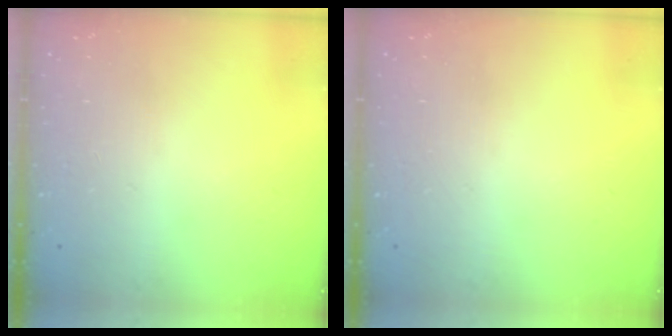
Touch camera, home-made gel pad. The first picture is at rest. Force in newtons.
{"total": 0.0}